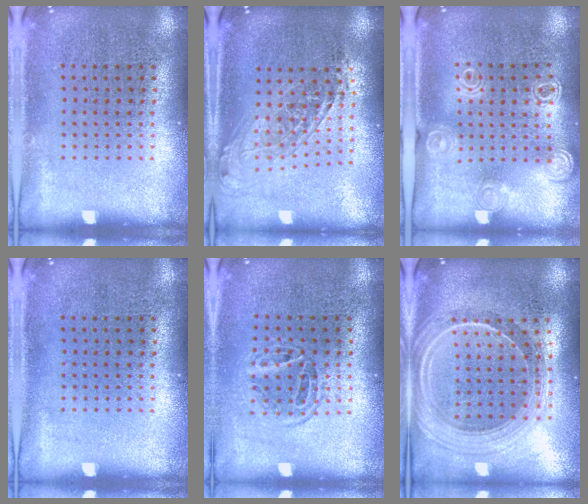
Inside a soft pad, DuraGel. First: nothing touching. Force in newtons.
{"total": 1.6, "press": 1.3, "slide": 0.9}
{"total": 1.4, "press": 1.3, "slide": 0.2}
{"total": 0.0}
{"total": 1.2, "press": 1.0, "slide": 0.6}
{"total": 2.4, "press": 2.0, "slide": 1.3}